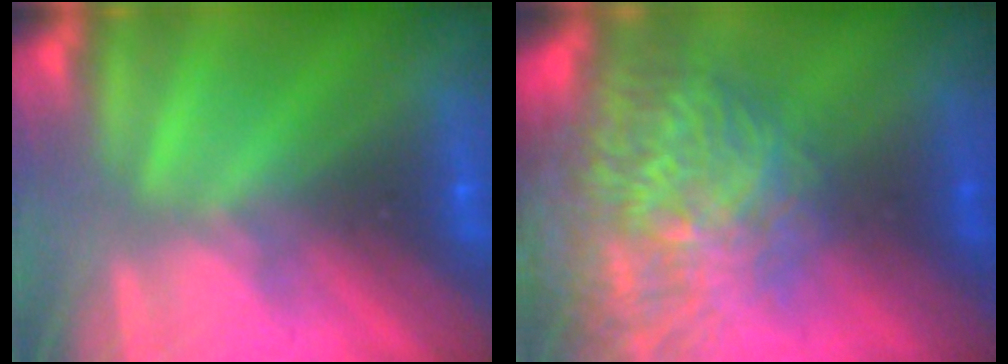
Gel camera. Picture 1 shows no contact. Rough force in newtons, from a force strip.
{"total": 7.2}